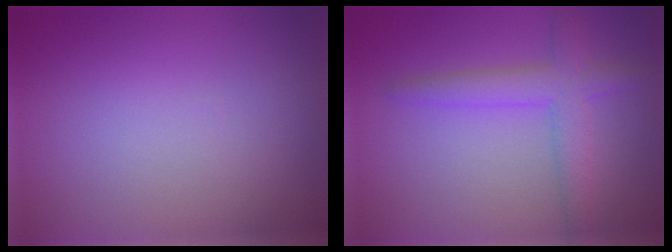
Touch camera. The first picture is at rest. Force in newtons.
{"total": 3.6, "press": 3.6, "slide": 0.0}